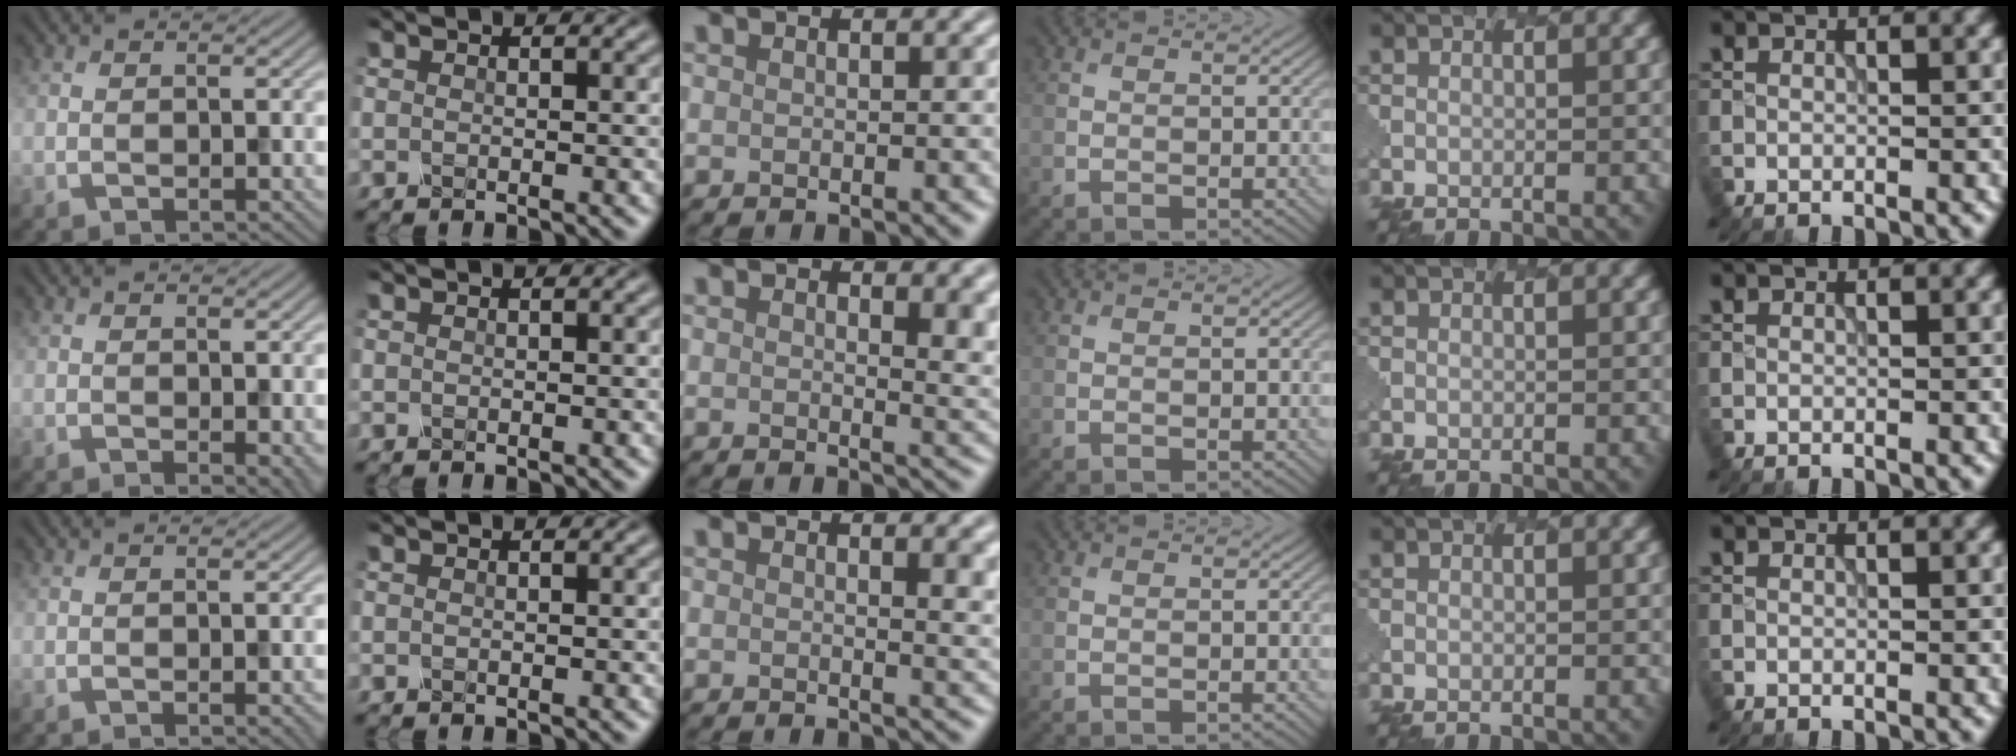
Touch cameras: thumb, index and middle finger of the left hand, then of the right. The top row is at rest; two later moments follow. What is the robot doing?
{"motion": "dispense", "object": "dispenser bottle"}